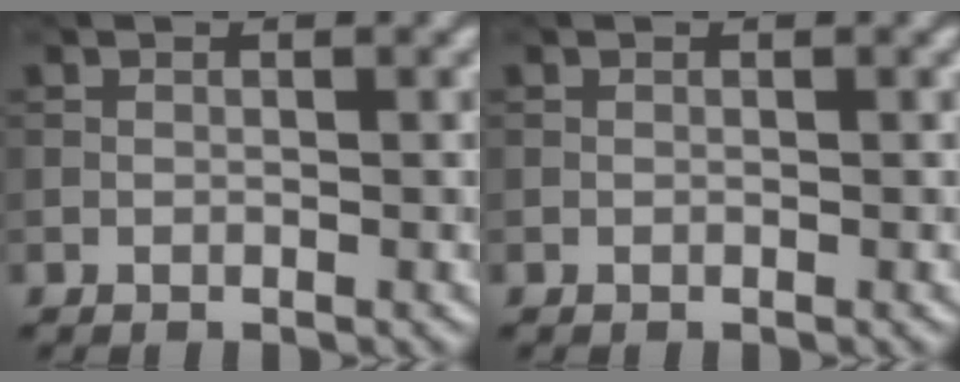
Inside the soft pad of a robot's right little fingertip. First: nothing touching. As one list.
[{"total": 0.0}]